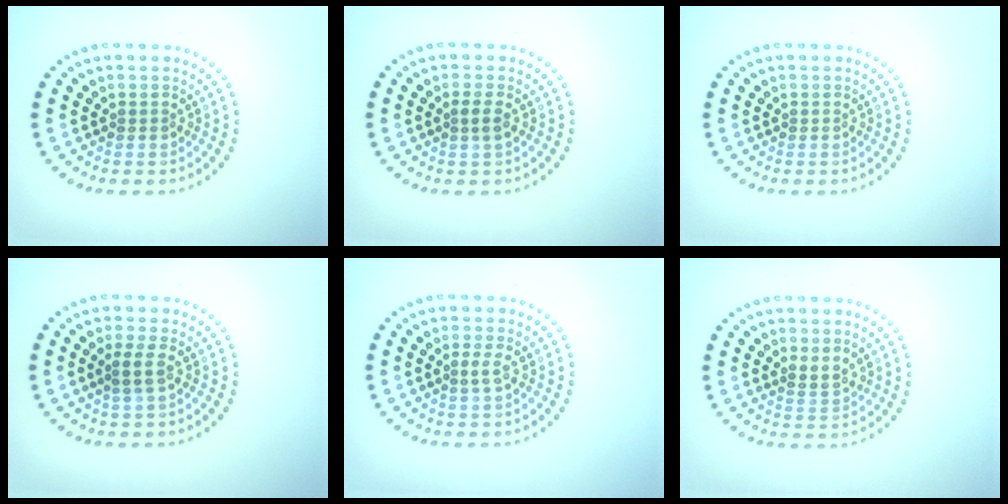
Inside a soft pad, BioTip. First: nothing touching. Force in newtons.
{"total": 1.3, "press": 1.2, "slide": 0.5}
{"total": 0.0}
{"total": 1.6, "press": 1.4, "slide": 0.9}
{"total": 1.0, "press": 0.9, "slide": 0.5}
{"total": 1.3, "press": 1.0, "slide": 0.9}